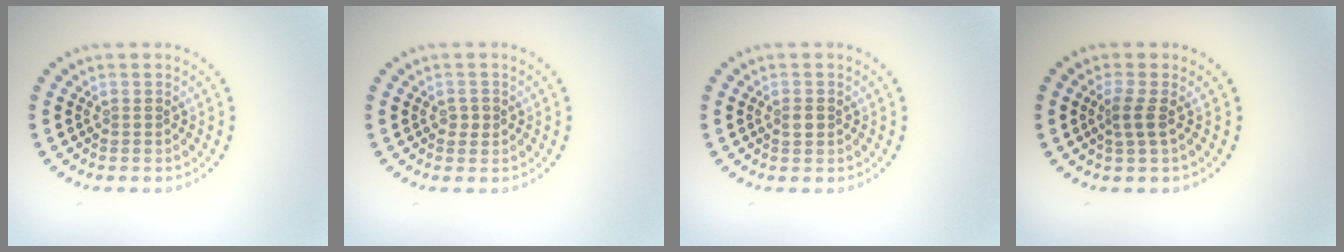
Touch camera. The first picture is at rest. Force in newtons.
{"total": 1.1, "press": 1.0, "slide": 0.2}
{"total": 1.0, "press": 0.9, "slide": 0.3}
{"total": 1.6, "press": 1.3, "slide": 1.0}